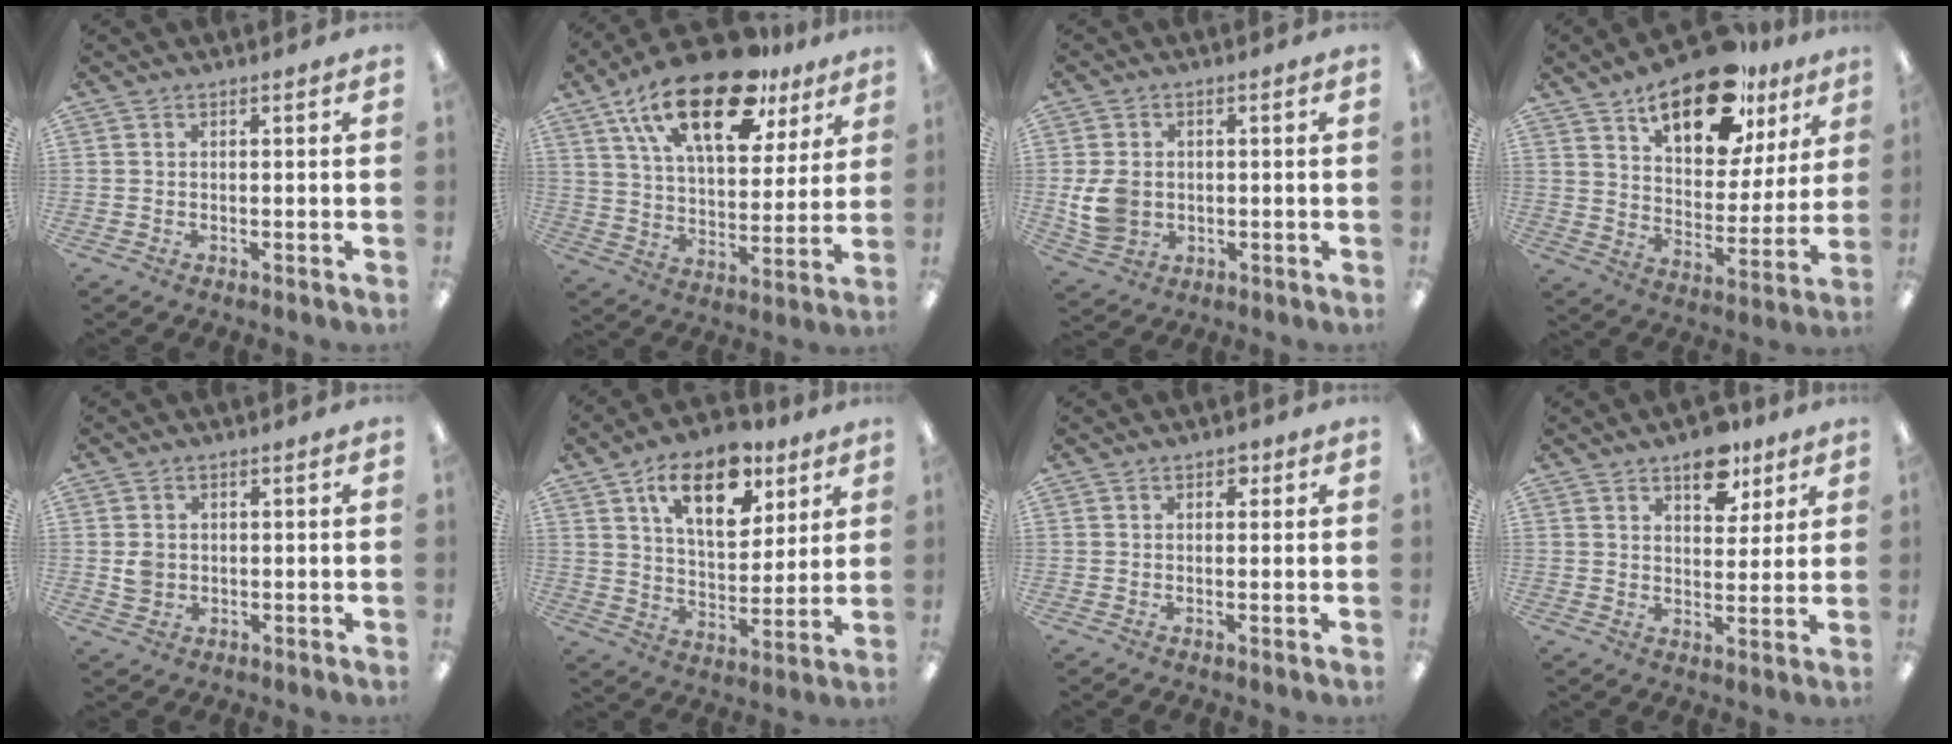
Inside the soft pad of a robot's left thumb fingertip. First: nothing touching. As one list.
[{"total": 23.3, "force": [14.0, 10.6, 15.3], "torque": [-0.256, -0.065, 0.241]}, {"total": 7.5, "force": [-0.4, 6.2, 4.1], "torque": [-0.094, 0.007, -0.004]}, {"total": 19.7, "force": [13.4, 9.1, 11.3], "torque": [-0.167, -0.071, 0.226]}, {"total": 3.2, "force": [0.3, 2.8, 1.4], "torque": [-0.018, 0.003, 0.004]}, {"total": 17.4, "force": [9.6, 9.1, 11.2], "torque": [-0.164, -0.033, 0.162]}, {"total": 2.1, "force": [1.1, 1.4, 1.1], "torque": [-0.006, -0.002, 0.015]}, {"total": 9.7, "force": [6.4, 5.3, 5.1], "torque": [-0.046, -0.033, 0.105]}]